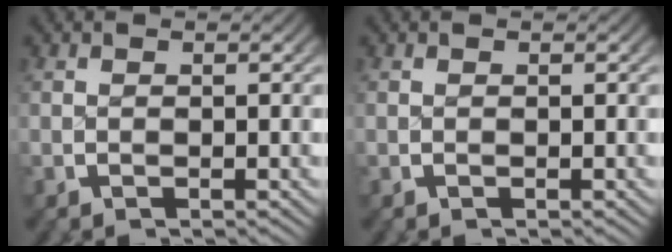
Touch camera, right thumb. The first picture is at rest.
{"total": 0.0}